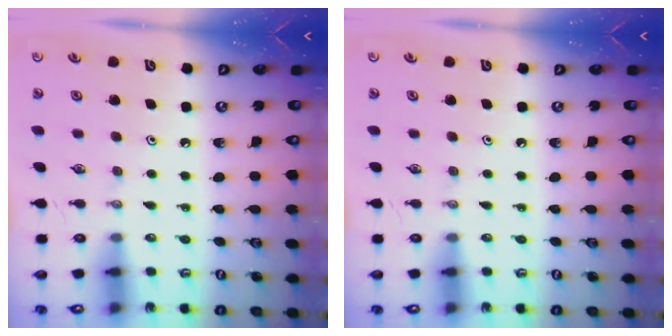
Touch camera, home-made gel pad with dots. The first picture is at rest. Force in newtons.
{"total": 0.0}